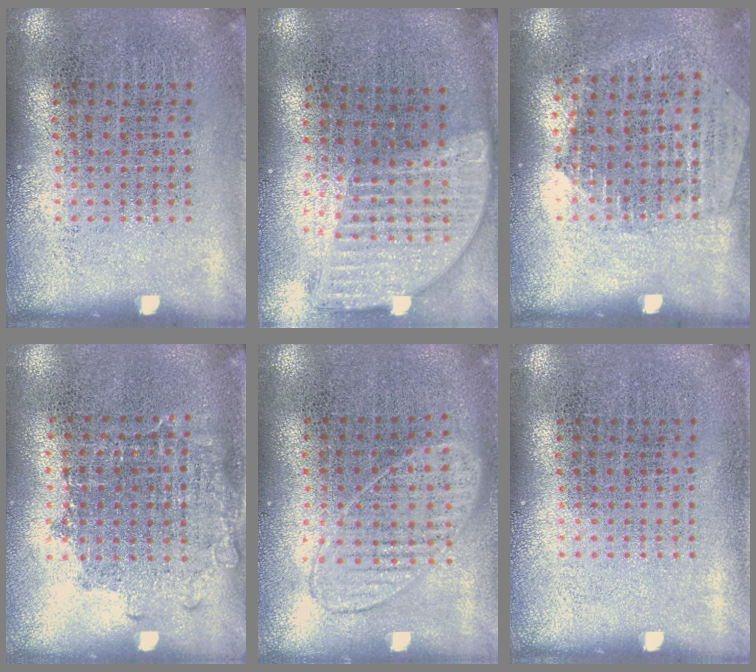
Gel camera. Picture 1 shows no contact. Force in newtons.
{"total": 1.8, "press": 1.5, "slide": 1.0}
{"total": 1.2, "press": 1.1, "slide": 0.5}
{"total": 1.2, "press": 0.9, "slide": 0.8}
{"total": 0.9, "press": 0.8, "slide": 0.3}
{"total": 0.0}